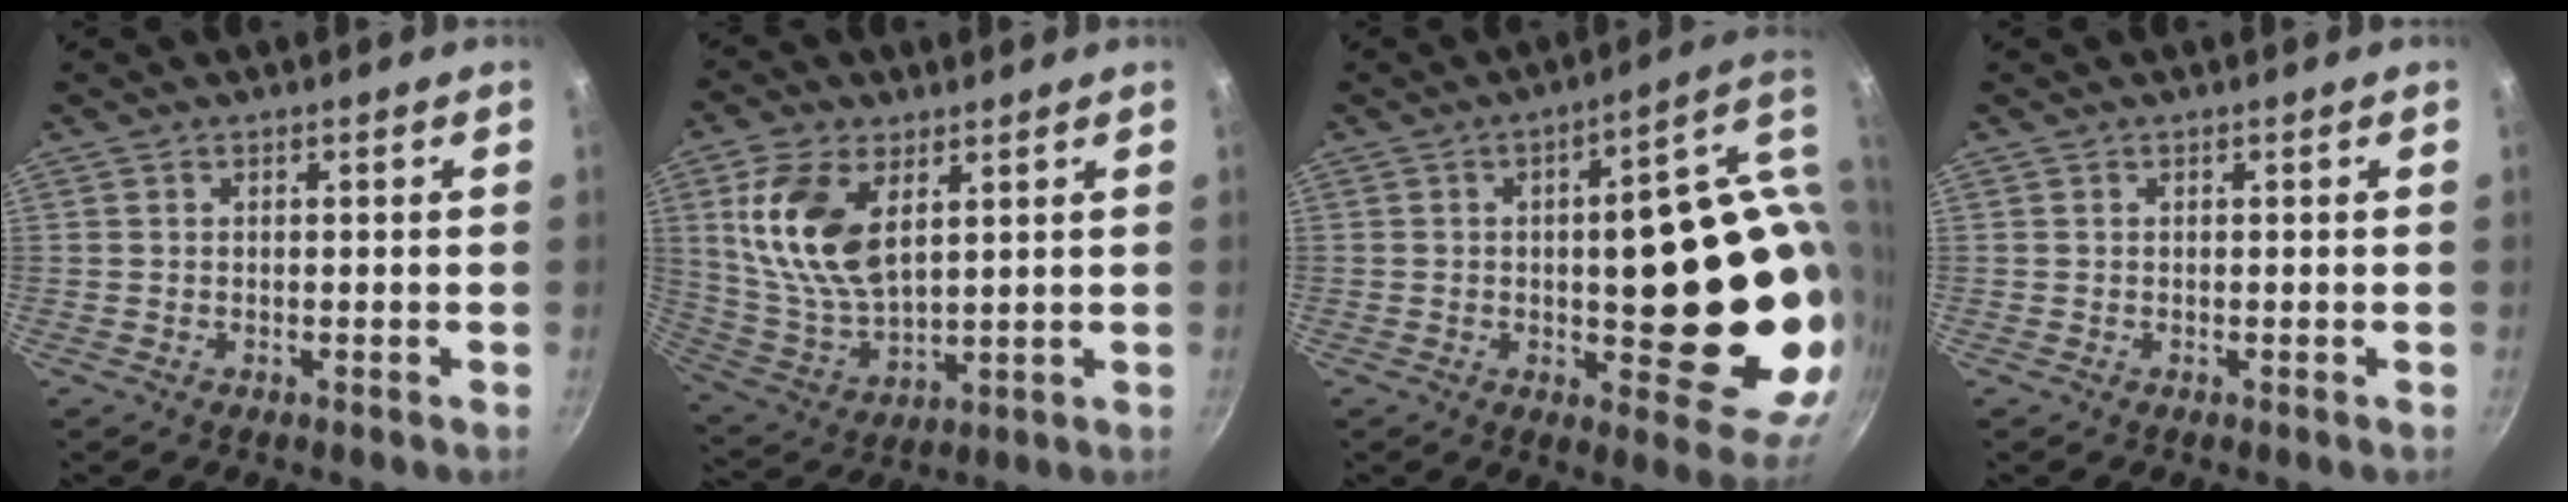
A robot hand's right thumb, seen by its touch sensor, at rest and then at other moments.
{"total": 14.9, "force": [4.9, 8.2, 11.4], "torque": [-0.217, -0.022, 0.108]}
{"total": 24.1, "force": [1.2, 9.1, 22.3], "torque": [-0.241, -0.008, 0.022]}
{"total": 0.0}